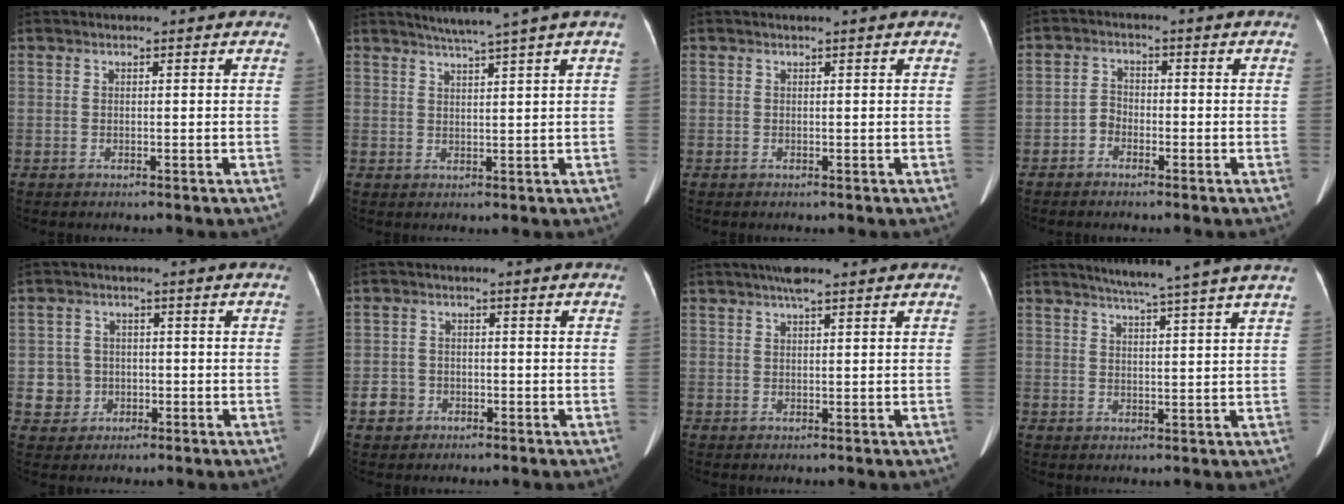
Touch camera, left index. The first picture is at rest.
{"total": 5.6, "force": [4.3, -1.7, 3.1], "torque": [-0.044, 0.005, 0.066]}
{"total": 0.7, "force": [0.6, -0.1, 0.3], "torque": [-0.002, 0.006, 0.013]}
{"total": 2.0, "force": [-1.3, 1.4, 0.7], "torque": [-0.014, 0.004, -0.027]}
{"total": 4.1, "force": [-0.8, 4.0, 0.1], "torque": [0.000, 0.011, -0.009]}
{"total": 2.9, "force": [-1.5, 2.4, 0.6], "torque": [-0.015, 0.006, -0.024]}
{"total": 3.4, "force": [2.5, 0.4, 2.3], "torque": [-0.041, 0.016, 0.042]}
{"total": 10.4, "force": [8.6, -1.8, 5.6], "torque": [-0.078, 0.006, 0.102]}